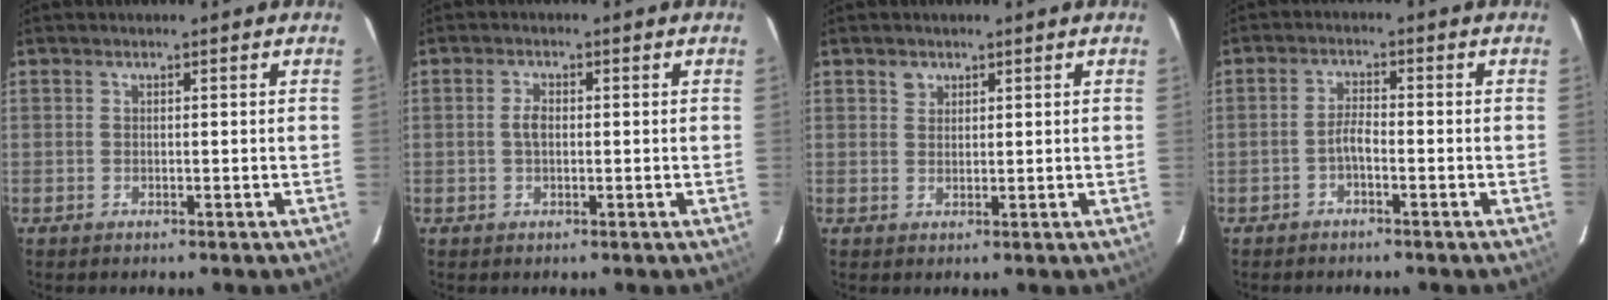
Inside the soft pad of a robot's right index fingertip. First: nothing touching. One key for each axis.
{"total": 2.2, "fx": -0.1, "fy": 1.3, "fz": 1.8, "tx": -0.037, "ty": 0.005, "tz": -0.001}
{"total": 1.7, "fx": 1.0, "fy": 1.3, "fz": 0.3, "tx": 0.000, "ty": 0.005, "tz": 0.018}
{"total": 1.4, "fx": -0.8, "fy": 0.4, "fz": 1.0, "tx": -0.021, "ty": 0.004, "tz": -0.017}